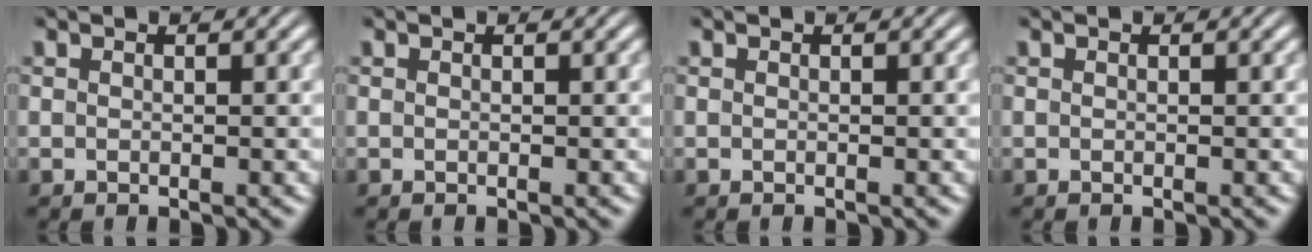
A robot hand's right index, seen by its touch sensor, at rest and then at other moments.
{"total": 0.0}
{"total": 0.0}
{"total": 0.0}